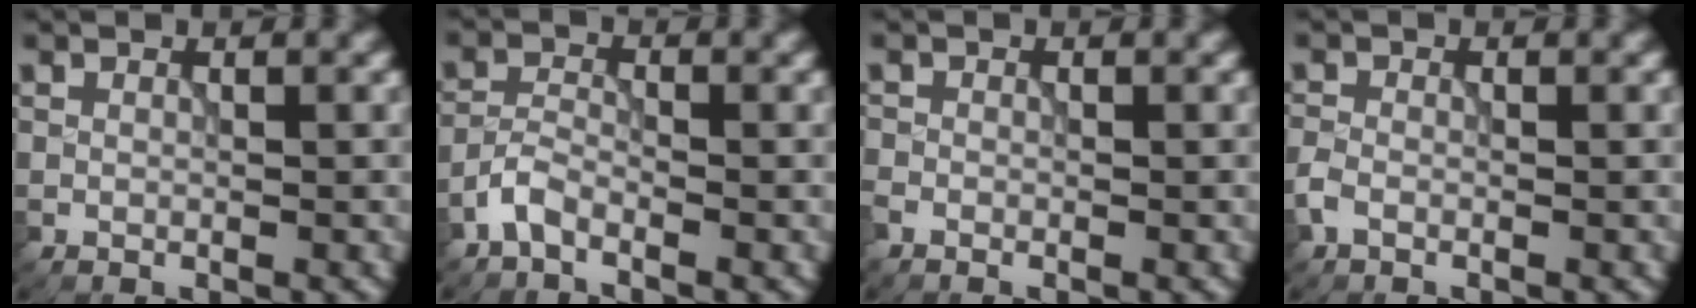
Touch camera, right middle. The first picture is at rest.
{"total": 2.0, "force": [-1.5, 0.6, 1.1], "torque": [-0.025, 0.005, -0.041]}
{"total": 1.0, "force": [-0.9, 0.4, 0.3], "torque": [-0.008, -0.003, -0.024]}
{"total": 1.4, "force": [-0.8, 0.8, 0.8], "torque": [-0.019, 0.001, -0.023]}